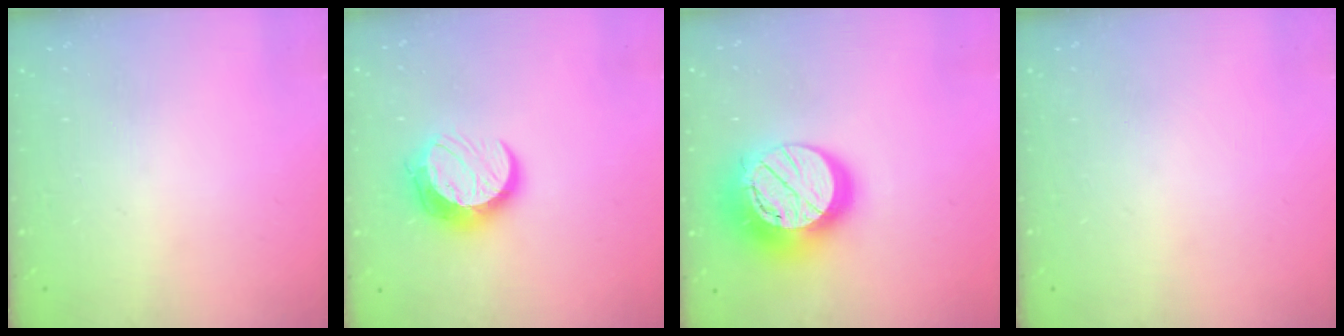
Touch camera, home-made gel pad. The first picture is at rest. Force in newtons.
{"total": 11.0, "press": 11.0, "slide": 0.8}
{"total": 21.8, "press": 21.7, "slide": 1.5}
{"total": 0.0}